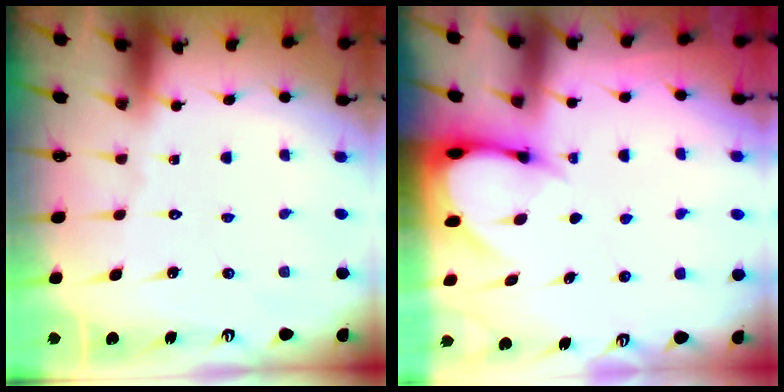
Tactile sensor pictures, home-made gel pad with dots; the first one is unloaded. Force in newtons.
{"total": 4.7, "press": 4.7, "slide": 0.4}